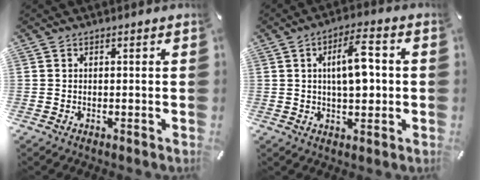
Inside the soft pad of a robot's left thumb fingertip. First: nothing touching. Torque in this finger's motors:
{"motor_torque": [1.44, 1.55, 1.05, -0.34, 0.40]}